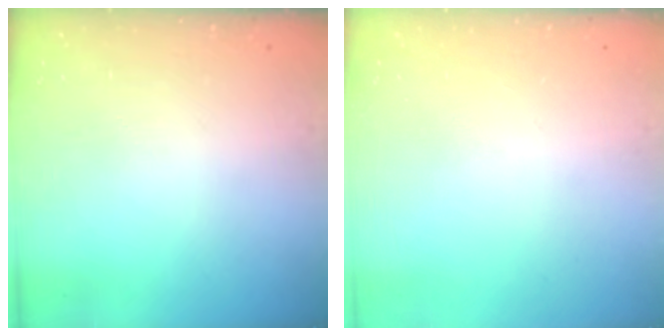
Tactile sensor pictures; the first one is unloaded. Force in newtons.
{"total": 0.0}